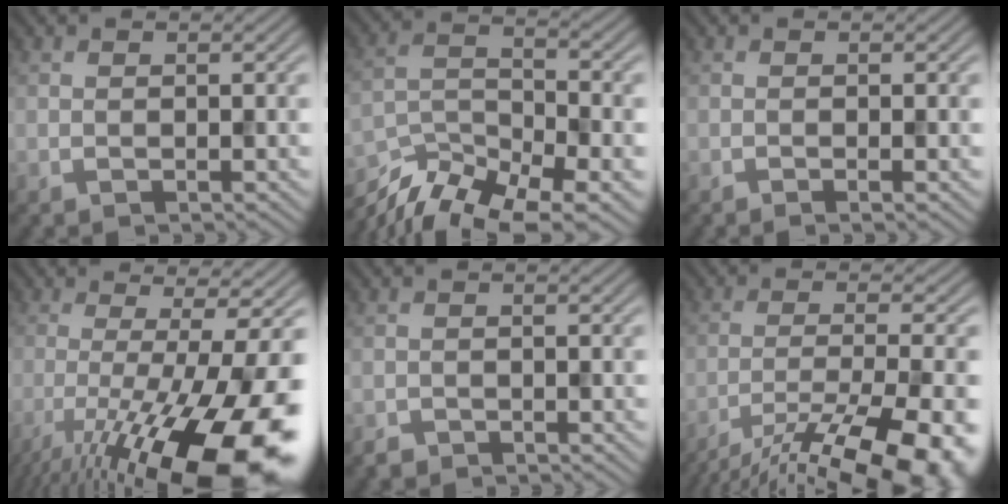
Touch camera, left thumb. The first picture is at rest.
{"total": 11.9, "force": [-9.4, 3.7, 6.3], "torque": [-0.126, -0.010, -0.175]}
{"total": 0.9, "force": [-0.4, 0.1, 0.8], "torque": [-0.013, -0.004, -0.008]}
{"total": 18.3, "force": [-7.4, 4.6, 16.1], "torque": [-0.238, -0.016, -0.119]}
{"total": 1.0, "force": [-0.9, 0.5, 0.1], "torque": [-0.001, -0.003, -0.019]}
{"total": 16.3, "force": [-12.1, 3.7, 10.2], "torque": [-0.161, -0.036, -0.173]}